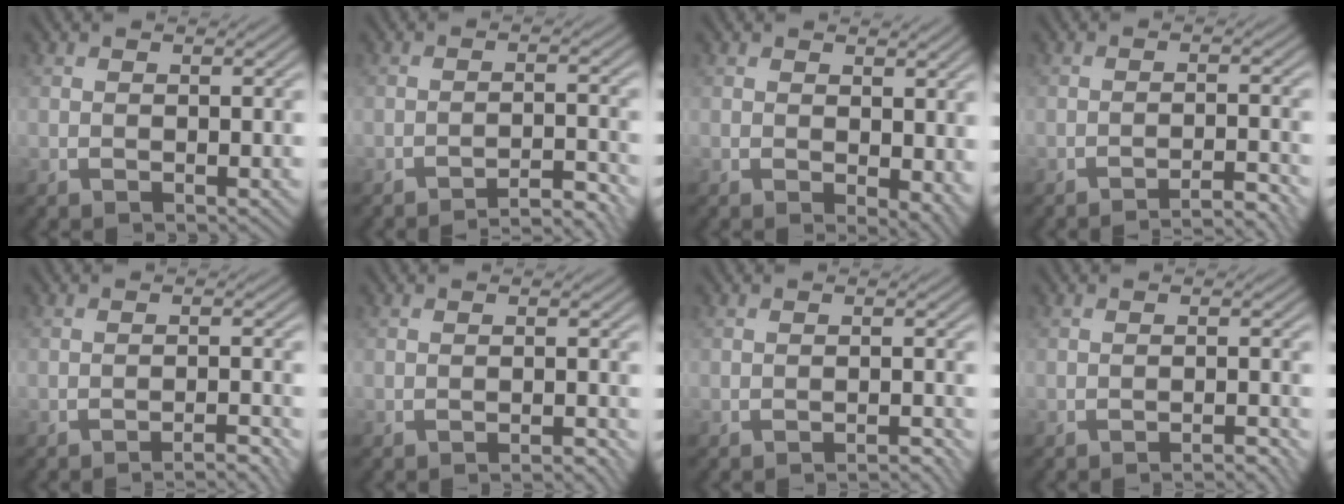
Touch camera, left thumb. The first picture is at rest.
{"total": 4.4, "force": [-3.9, 0.3, 2.1], "torque": [-0.028, 0.019, -0.064]}
{"total": 4.2, "force": [0.1, 2.3, 3.5], "torque": [-0.044, -0.010, 0.012]}
{"total": 4.0, "force": [-3.3, 0.3, 2.3], "torque": [-0.030, 0.017, -0.060]}
{"total": 3.3, "force": [-2.7, 0.2, 1.9], "torque": [-0.022, 0.014, -0.051]}
{"total": 1.6, "force": [-1.3, 0.2, 0.8], "torque": [-0.004, 0.008, -0.026]}
{"total": 1.9, "force": [-1.6, 0.2, 0.9], "torque": [-0.005, 0.009, -0.031]}
{"total": 2.4, "force": [-2.0, 0.2, 1.3], "torque": [-0.013, 0.010, -0.039]}